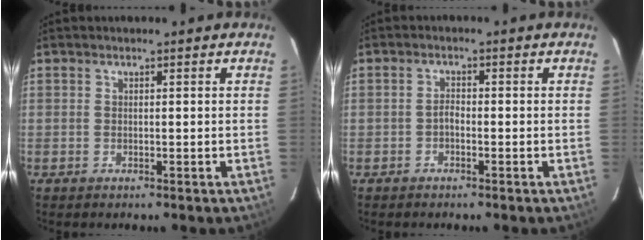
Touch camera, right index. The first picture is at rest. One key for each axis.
{"total": 1.3, "fx": -0.8, "fy": 0.6, "fz": 0.7, "tx": -0.014, "ty": 0.005, "tz": -0.018}